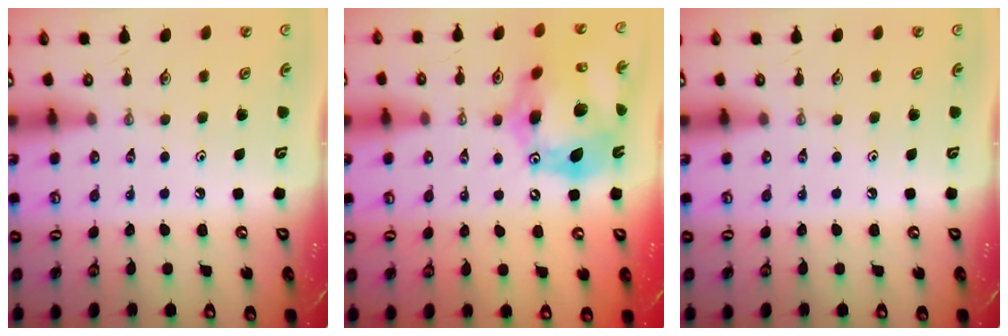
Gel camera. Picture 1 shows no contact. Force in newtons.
{"total": 19.7, "press": 19.6, "slide": 1.8}
{"total": 0.0}